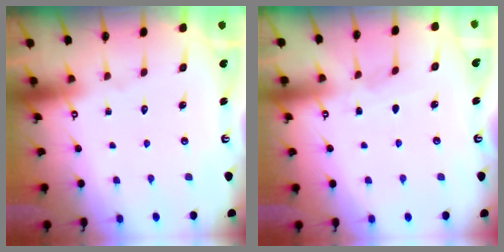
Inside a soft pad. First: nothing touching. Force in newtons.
{"total": 4.0, "press": 4.0, "slide": 0.5}